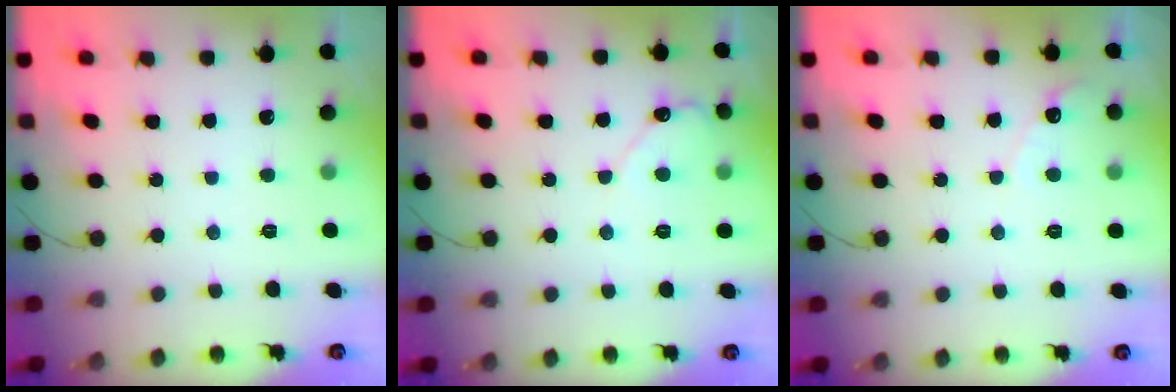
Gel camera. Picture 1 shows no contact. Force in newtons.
{"total": 5.9, "press": 5.8, "slide": 0.5}
{"total": 4.5, "press": 4.5, "slide": 0.3}